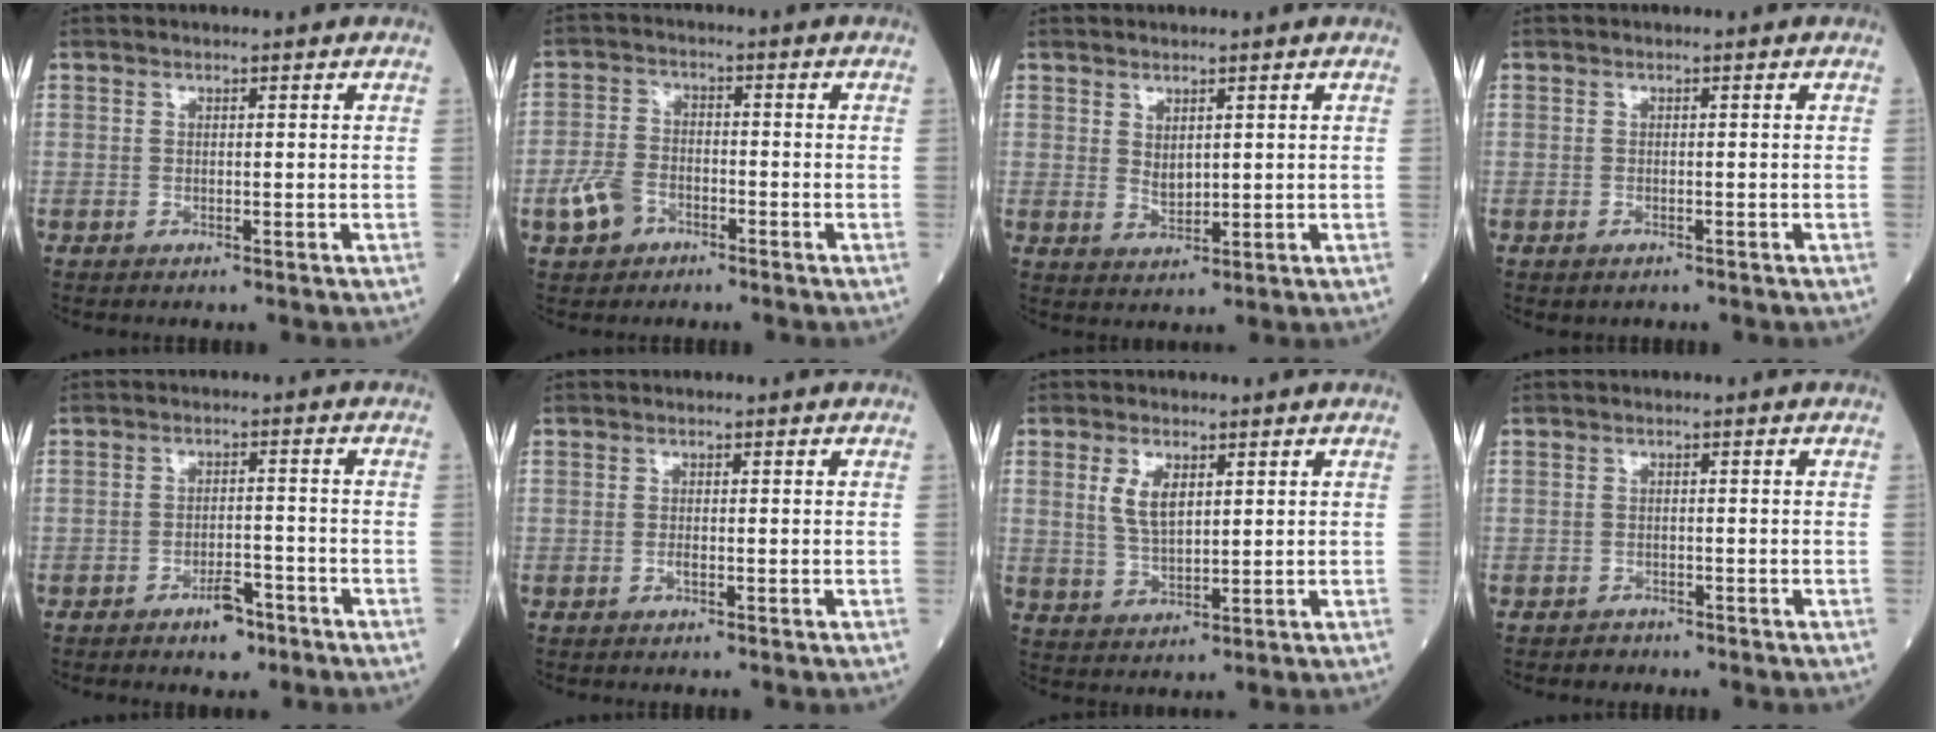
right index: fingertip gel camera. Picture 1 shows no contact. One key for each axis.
{"total": 5.6, "fx": -3.1, "fy": 3.6, "fz": 2.9, "tx": -0.073, "ty": 0.010, "tz": -0.057}
{"total": 2.4, "fx": 0.9, "fy": 1.3, "fz": 1.8, "tx": -0.034, "ty": -0.005, "tz": 0.023}
{"total": 0.7, "fx": -0.5, "fy": 0.4, "fz": 0.3, "tx": -0.009, "ty": -0.001, "tz": -0.005}
{"total": 4.2, "fx": -2.9, "fy": 1.7, "fz": 2.5, "tx": -0.039, "ty": 0.005, "tz": -0.042}
{"total": 0.6, "fx": -0.3, "fy": 0.1, "fz": 0.6, "tx": -0.013, "ty": 0.000, "tz": -0.005}
{"total": 5.1, "fx": 1.9, "fy": 2.2, "fz": 4.2, "tx": -0.088, "ty": 0.001, "tz": 0.041}
{"total": 1.3, "fx": -1.1, "fy": 0.7, "fz": -0.1, "tx": -0.005, "ty": 0.002, "tz": -0.020}